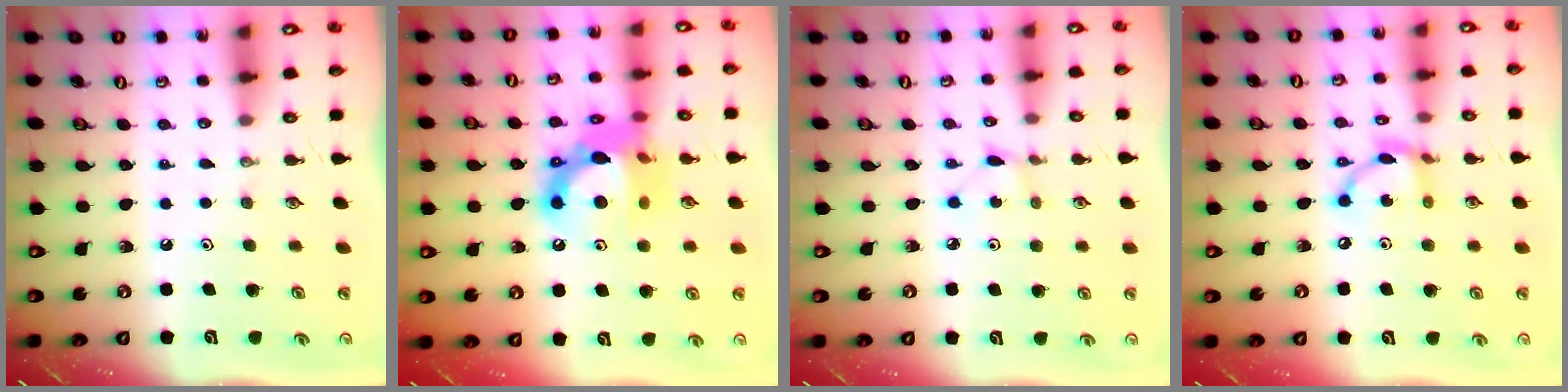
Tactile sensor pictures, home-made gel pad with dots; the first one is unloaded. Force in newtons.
{"total": 16.3, "press": 16.3, "slide": 1.2}
{"total": 1.1, "press": 1.1, "slide": 0.1}
{"total": 10.4, "press": 10.3, "slide": 0.6}